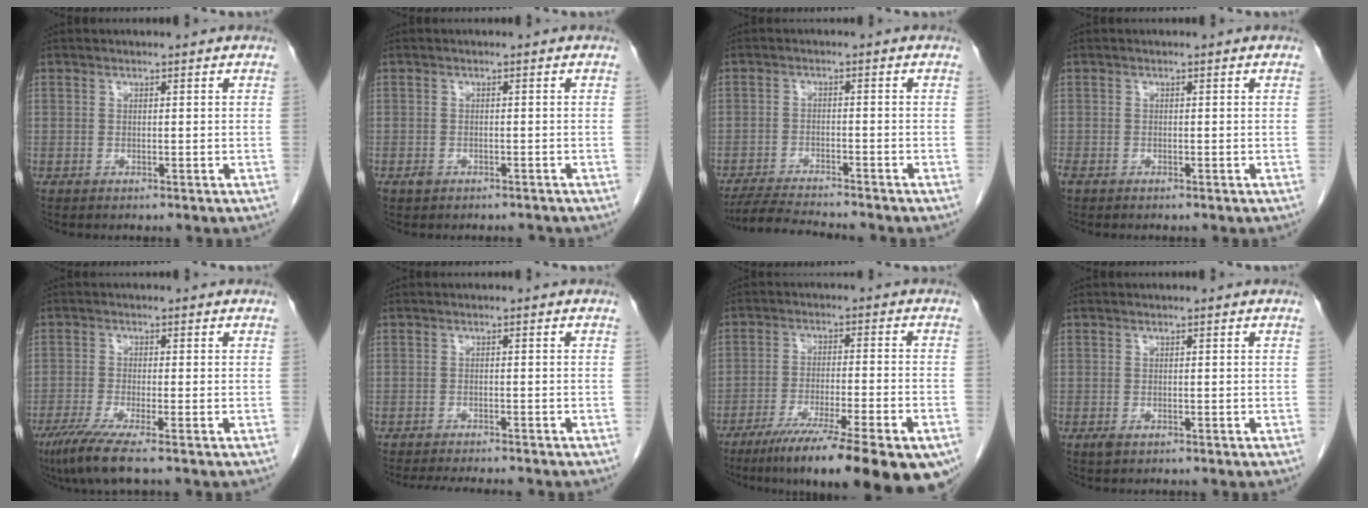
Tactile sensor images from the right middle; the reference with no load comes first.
{"total": 1.7, "force": [-1.3, 0.9, 0.6], "torque": [-0.013, 0.000, -0.015]}
{"total": 7.1, "force": [-6.7, -0.1, 2.4], "torque": [-0.040, -0.018, -0.113]}
{"total": 1.0, "force": [-0.7, 0.6, 0.4], "torque": [-0.014, -0.002, -0.010]}
{"total": 6.1, "force": [-4.1, -0.1, 4.5], "torque": [-0.082, -0.018, -0.076]}
{"total": 8.1, "force": [-7.3, 1.2, 3.3], "torque": [-0.042, -0.011, -0.099]}
{"total": 20.9, "force": [-14.9, 2.2, 14.5], "torque": [-0.160, -0.035, -0.222]}
{"total": 1.0, "force": [-0.5, 0.5, 0.8], "torque": [-0.017, -0.002, -0.004]}